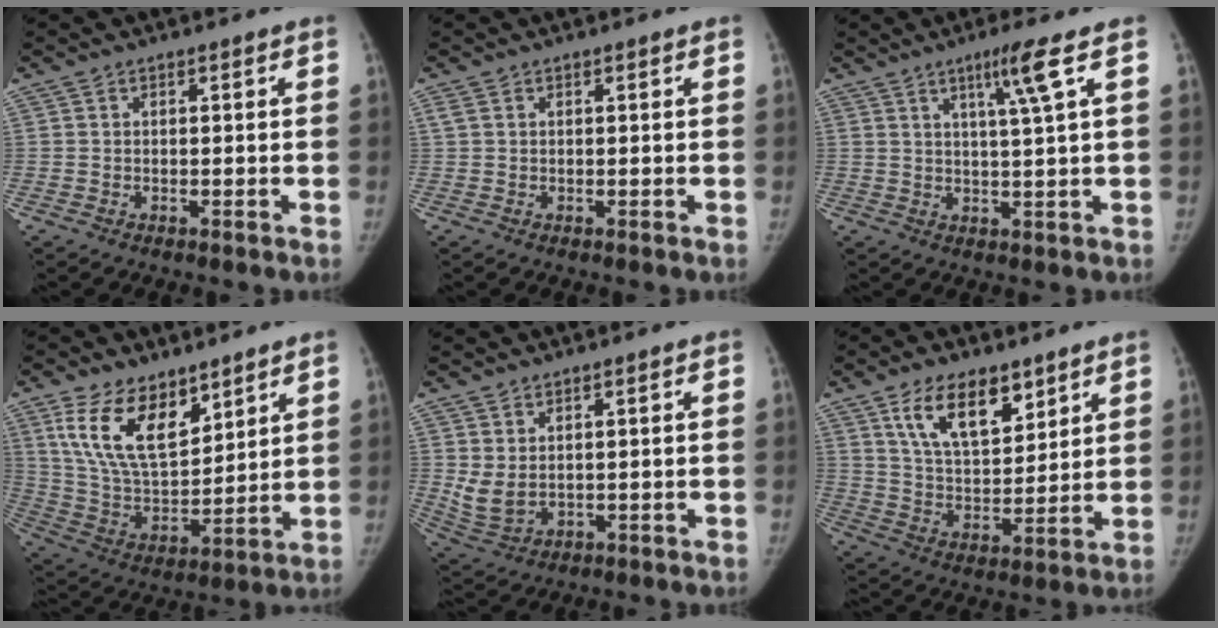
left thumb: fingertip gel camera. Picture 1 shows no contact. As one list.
[{"total": 0.9, "force": [0.5, 0.6, 0.6], "torque": [-0.017, 0.010, 0.013]}, {"total": 6.1, "force": [2.9, -1.0, 5.3], "torque": [-0.094, -0.015, 0.052]}, {"total": 16.1, "force": [9.4, 8.3, 10.1], "torque": [-0.150, -0.048, 0.192]}, {"total": 4.9, "force": [1.4, 2.8, 3.8], "torque": [-0.075, -0.009, 0.040]}, {"total": 13.3, "force": [7.8, 6.6, 8.5], "torque": [-0.112, -0.045, 0.146]}]